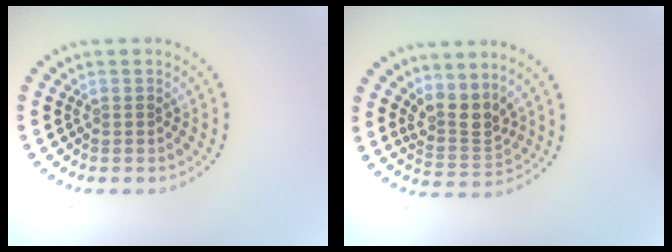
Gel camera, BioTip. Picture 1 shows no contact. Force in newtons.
{"total": 3.0, "press": 2.3, "slide": 2.0}